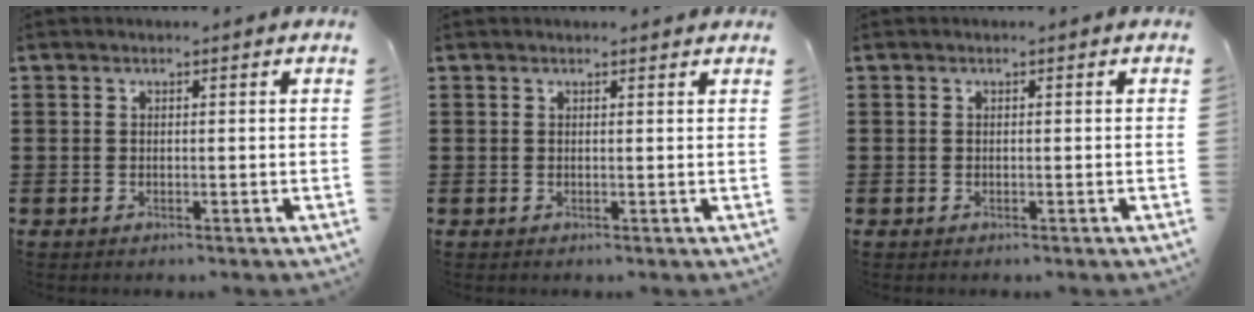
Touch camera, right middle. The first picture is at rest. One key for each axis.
{"total": 0.7, "fx": 0.7, "fy": -0.1, "fz": 0.2, "tx": 0.004, "ty": -0.004, "tz": 0.012}
{"total": 0.0}